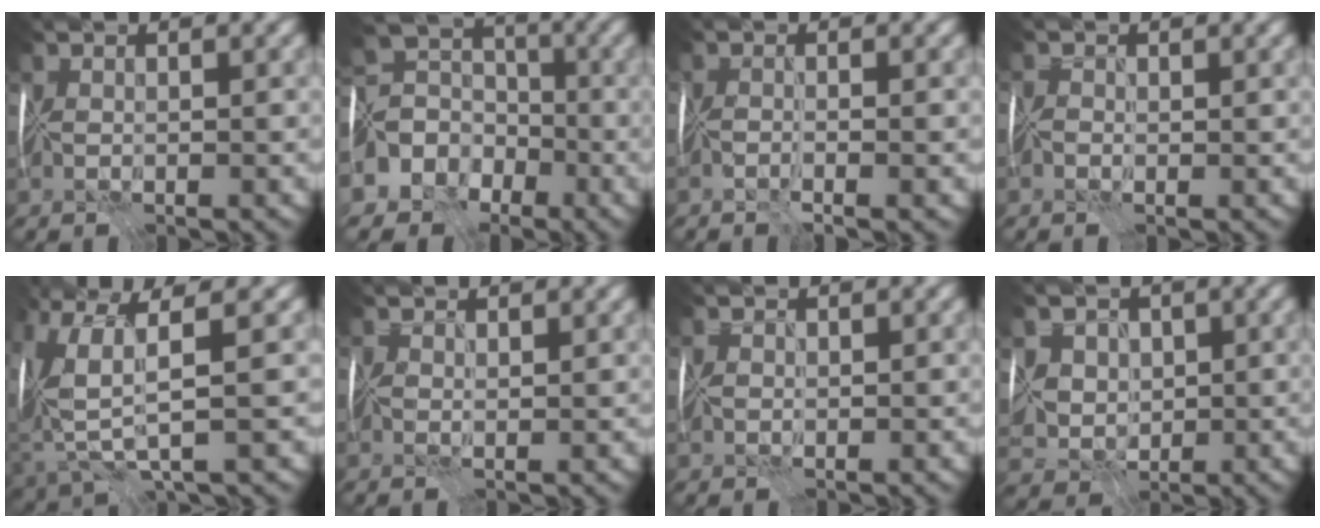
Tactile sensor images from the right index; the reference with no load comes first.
{"total": 9.7, "force": [-5.4, 7.4, 3.2], "torque": [-0.074, -0.013, -0.117]}
{"total": 2.0, "force": [-1.7, -1.0, 0.3], "torque": [-0.011, -0.011, -0.029]}
{"total": 0.7, "force": [-0.6, 0.4, -0.1], "torque": [0.009, 0.006, -0.021]}
{"total": 4.6, "force": [0.8, 1.0, 4.4], "torque": [-0.117, -0.019, 0.027]}
{"total": 1.4, "force": [1.4, -0.3, 0.1], "torque": [-0.010, -0.002, 0.023]}
{"total": 0.8, "force": [0.5, 0.5, 0.0], "torque": [-0.011, 0.007, 0.009]}
{"total": 4.1, "force": [1.1, 3.5, 1.8], "torque": [-0.037, 0.006, 0.016]}